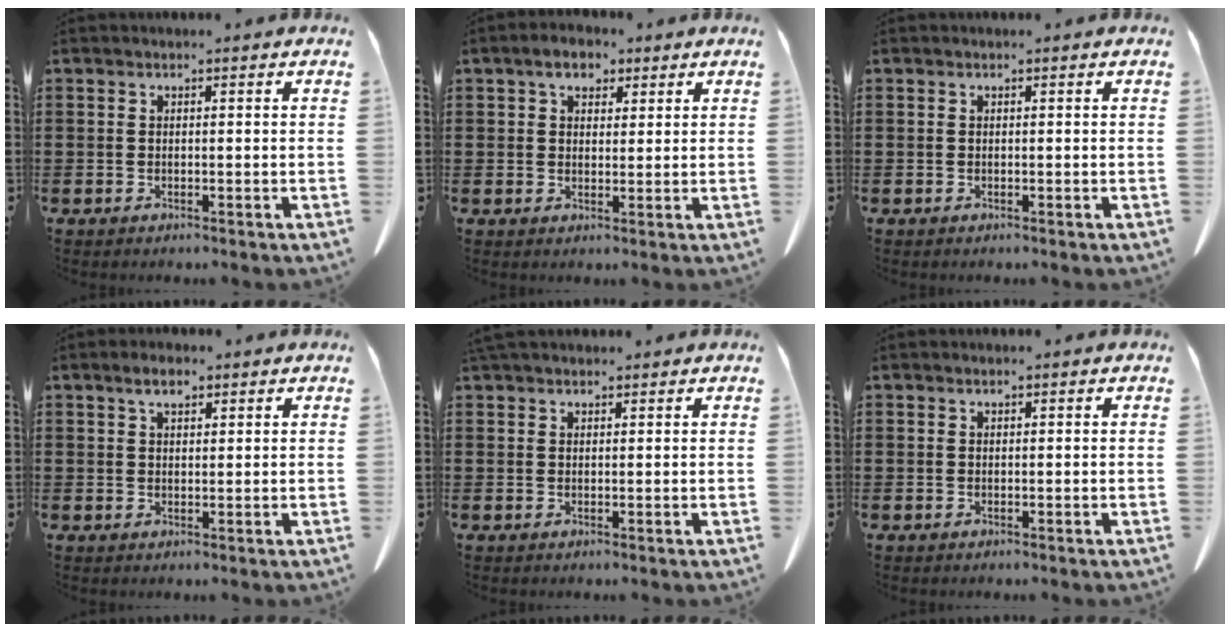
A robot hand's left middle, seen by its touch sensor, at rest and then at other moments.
{"total": 4.4, "force": [2.8, 2.6, 2.2], "torque": [-0.039, 0.008, 0.048]}
{"total": 0.0}
{"total": 2.7, "force": [1.8, 1.0, 1.7], "torque": [-0.029, 0.002, 0.031]}
{"total": 1.7, "force": [1.5, 0.5, 0.4], "torque": [-0.014, 0.002, 0.030]}
{"total": 0.0}